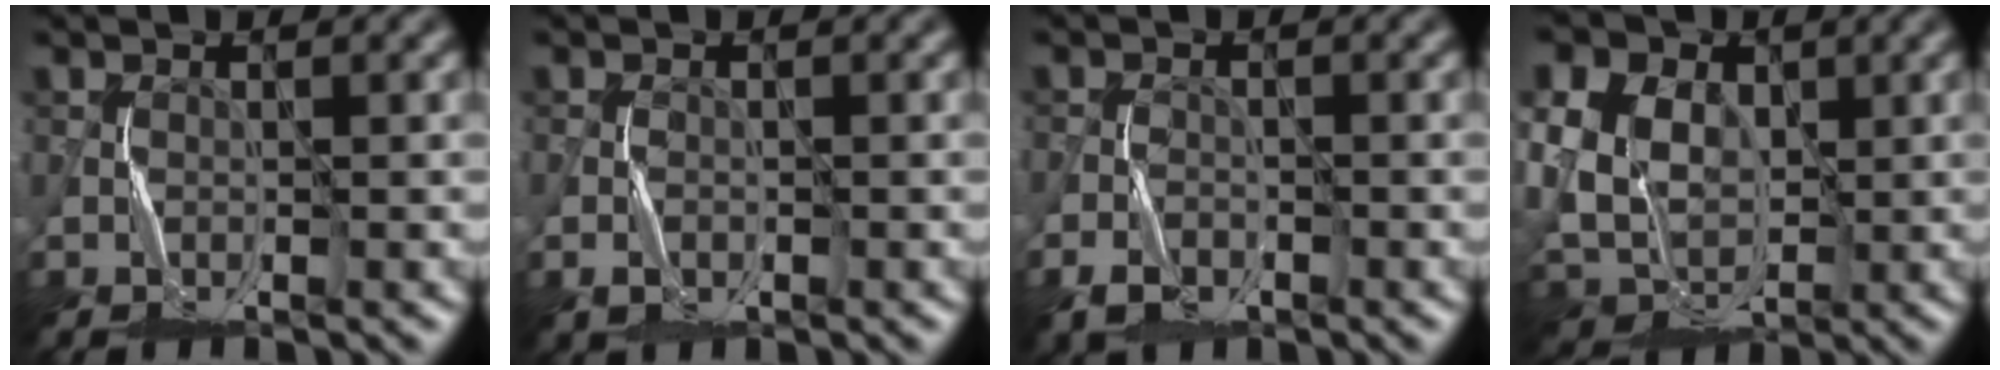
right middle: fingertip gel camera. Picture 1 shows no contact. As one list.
[{"total": 1.6, "force": [-0.8, 1.1, 1.0], "torque": [-0.020, 0.000, -0.017]}, {"total": 2.8, "force": [-1.7, 1.6, 1.4], "torque": [-0.027, -0.003, -0.039]}, {"total": 16.5, "force": [5.4, 12.8, 8.9], "torque": [-0.205, 0.040, 0.072]}]